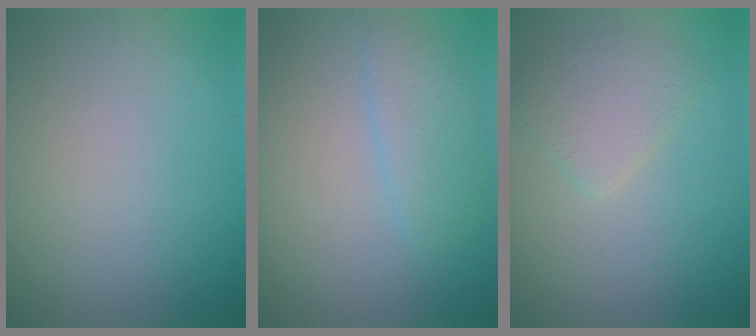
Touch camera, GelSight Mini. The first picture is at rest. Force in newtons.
{"total": 2.7, "press": 2.7, "slide": 0.2}
{"total": 2.5, "press": 2.5, "slide": 0.2}